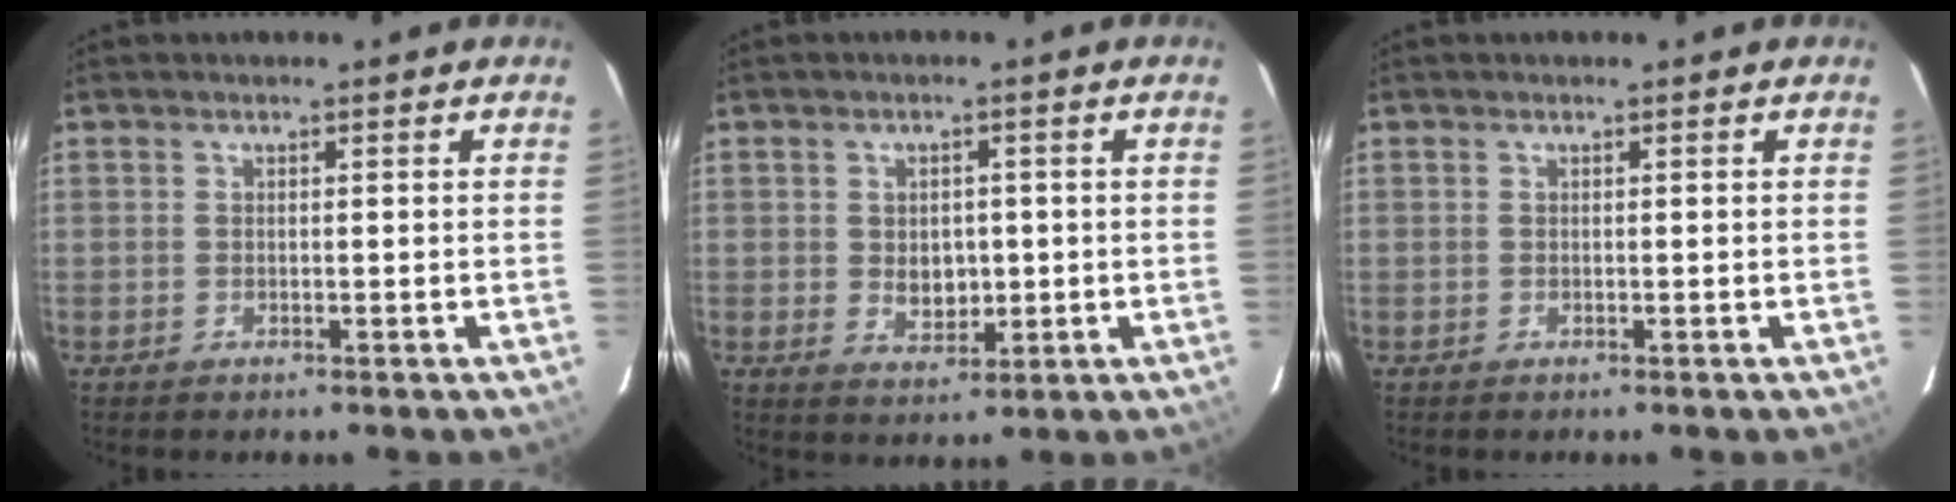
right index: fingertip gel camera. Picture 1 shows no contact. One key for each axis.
{"total": 5.1, "fx": -0.2, "fy": 3.8, "fz": 3.4, "tx": -0.056, "ty": -0.002, "tz": 0.005}
{"total": 0.0}